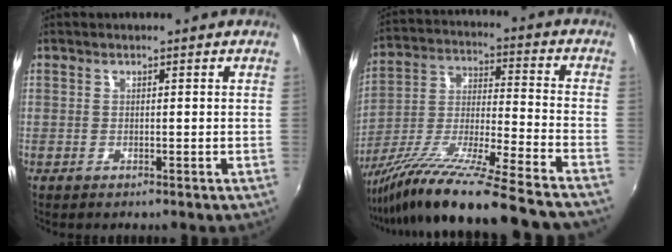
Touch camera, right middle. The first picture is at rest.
{"total": 24.1, "force": [-20.2, -1.1, 13.0], "torque": [-0.217, -0.058, -0.333]}